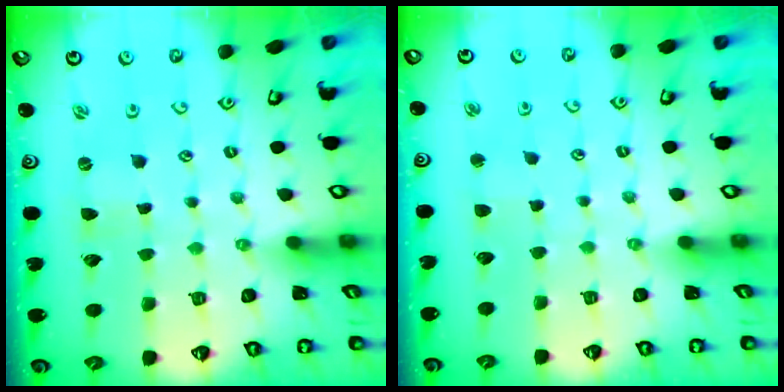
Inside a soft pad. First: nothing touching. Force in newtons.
{"total": 2.1, "press": 2.0, "slide": 0.4}